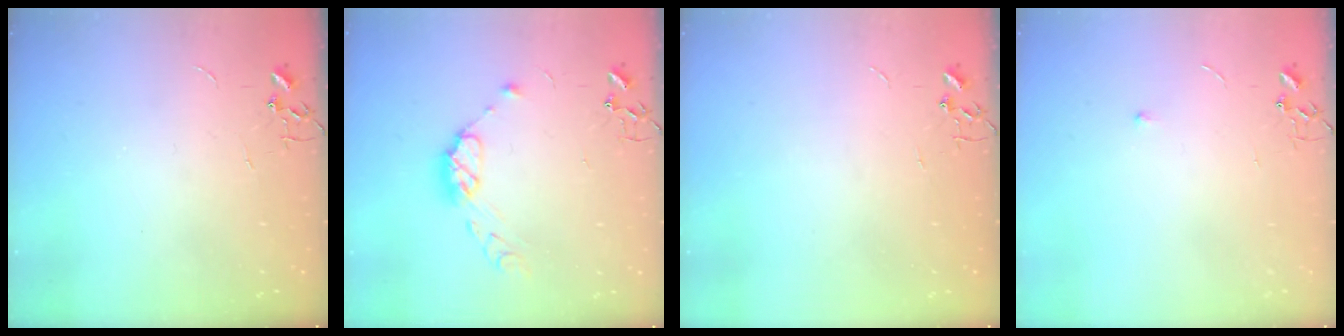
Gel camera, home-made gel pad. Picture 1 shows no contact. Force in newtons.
{"total": 9.5, "press": 9.5, "slide": 0.7}
{"total": 0.0}
{"total": 4.7, "press": 4.7, "slide": 0.6}